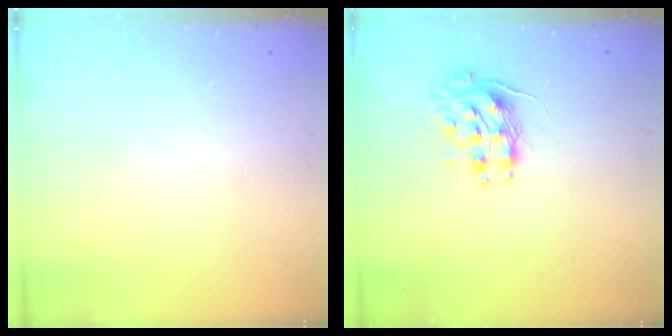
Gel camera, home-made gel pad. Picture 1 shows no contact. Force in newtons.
{"total": 9.3, "press": 9.3, "slide": 0.5}